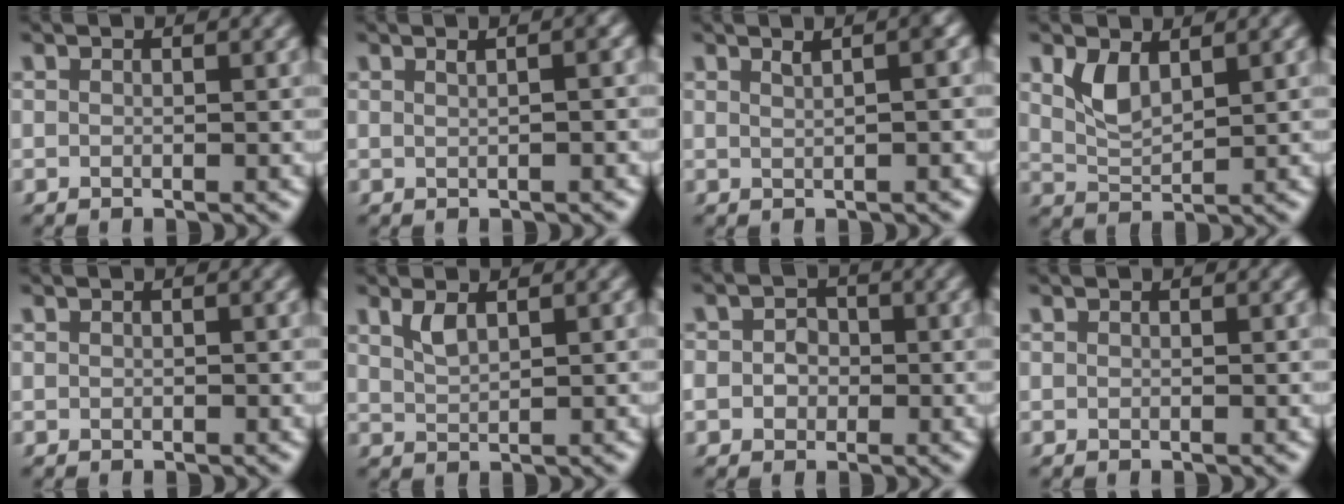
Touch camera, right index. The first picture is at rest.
{"total": 2.1, "force": [0.6, 0.6, 2.0], "torque": [-0.023, 0.009, 0.006]}
{"total": 2.3, "force": [0.8, 0.5, 2.1], "torque": [-0.023, 0.006, 0.013]}
{"total": 2.6, "force": [1.2, 1.3, 1.9], "torque": [-0.043, -0.012, 0.030]}
{"total": 0.0}
{"total": 1.6, "force": [1.1, 0.4, 1.2], "torque": [-0.027, -0.003, 0.027]}
{"total": 3.5, "force": [-0.7, 3.2, 1.2], "torque": [-0.025, -0.006, -0.016]}
{"total": 0.0}